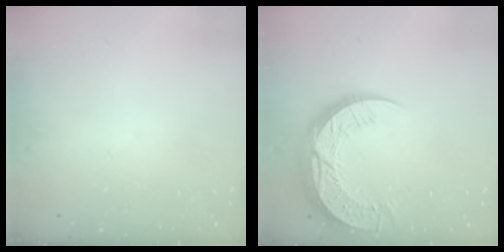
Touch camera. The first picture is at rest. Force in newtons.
{"total": 16.5, "press": 16.5, "slide": 1.2}